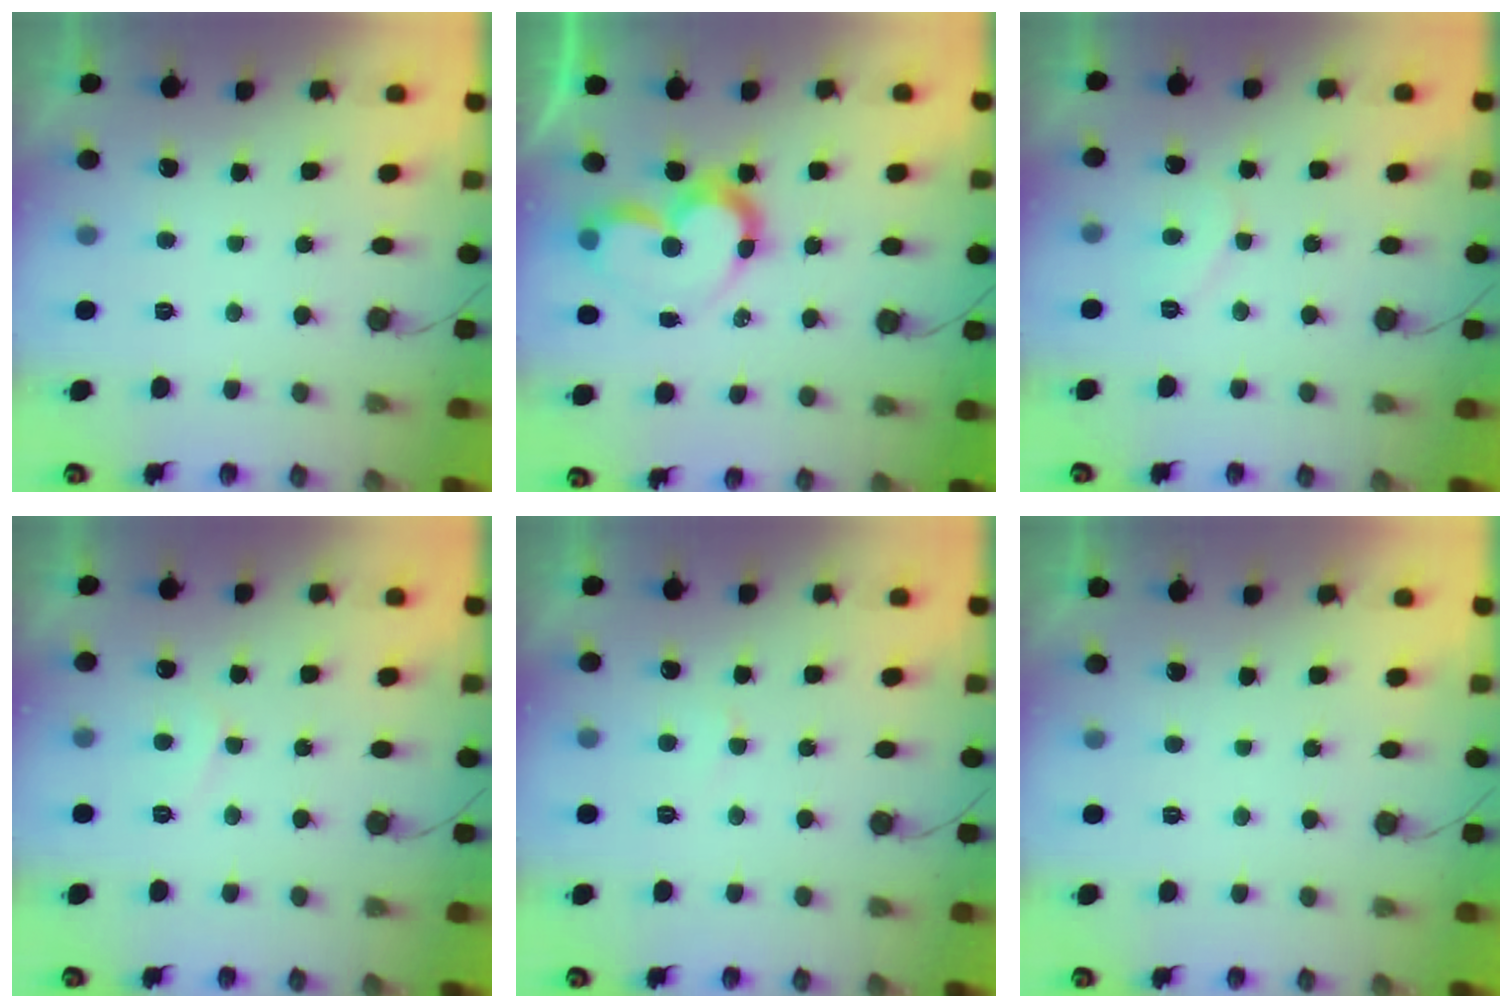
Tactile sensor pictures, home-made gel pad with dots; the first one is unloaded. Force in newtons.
{"total": 10.9, "press": 10.9, "slide": 1.0}
{"total": 5.4, "press": 5.3, "slide": 0.6}
{"total": 4.8, "press": 4.8, "slide": 0.4}
{"total": 2.4, "press": 2.4, "slide": 0.2}
{"total": 1.7, "press": 1.7, "slide": 0.0}